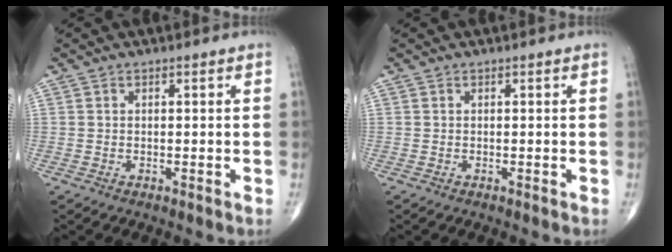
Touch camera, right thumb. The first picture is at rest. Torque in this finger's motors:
{"motor_torque": [0.00, 0.00, 0.00, 0.00, 0.00]}